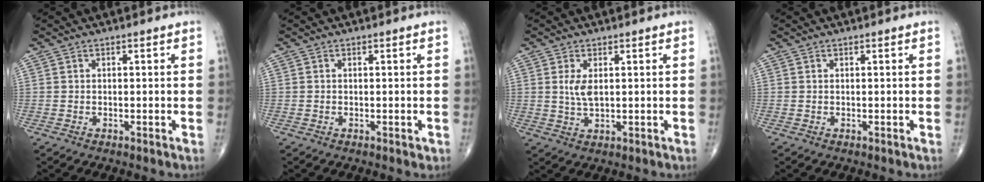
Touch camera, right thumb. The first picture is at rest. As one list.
[{"total": 0.7, "force": [-0.2, 0.4, 0.5], "torque": [-0.006, -0.001, -0.002]}, {"total": 3.9, "force": [0.8, 1.8, 3.4], "torque": [-0.069, -0.007, 0.022]}, {"total": 0.0}]